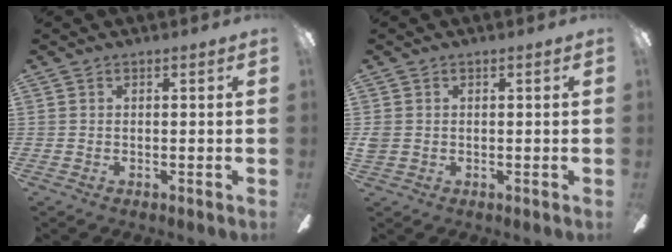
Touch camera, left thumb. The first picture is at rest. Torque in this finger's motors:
{"motor_torque": [0.06, 0.13, 0.19, -0.27, 0.00]}